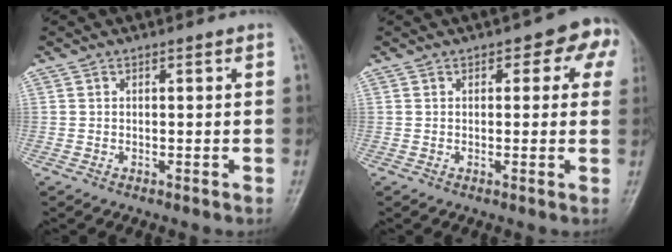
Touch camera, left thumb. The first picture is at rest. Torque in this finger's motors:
{"motor_torque": [0.08, 0.22, -0.02, -0.37, 0.07]}